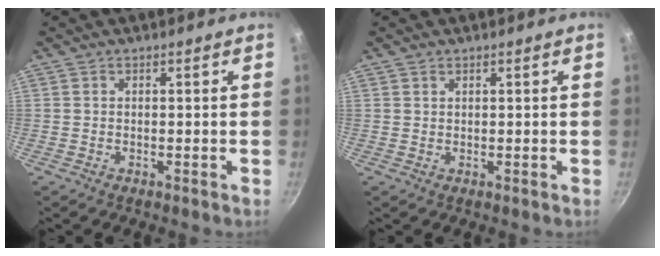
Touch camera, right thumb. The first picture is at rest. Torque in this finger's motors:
{"motor_torque": [0.33, -0.37, 0.08, 0.27, -0.07]}